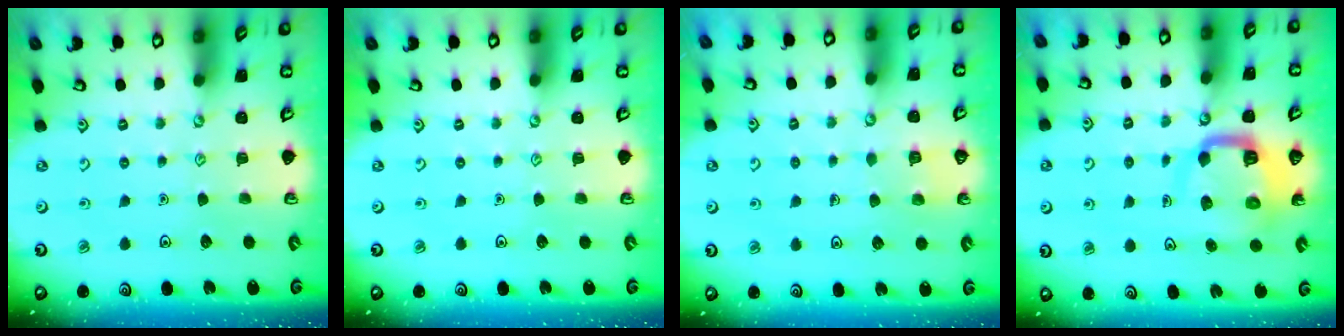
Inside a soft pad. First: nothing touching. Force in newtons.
{"total": 0.0}
{"total": 2.9, "press": 2.9, "slide": 0.2}
{"total": 9.1, "press": 9.0, "slide": 1.1}